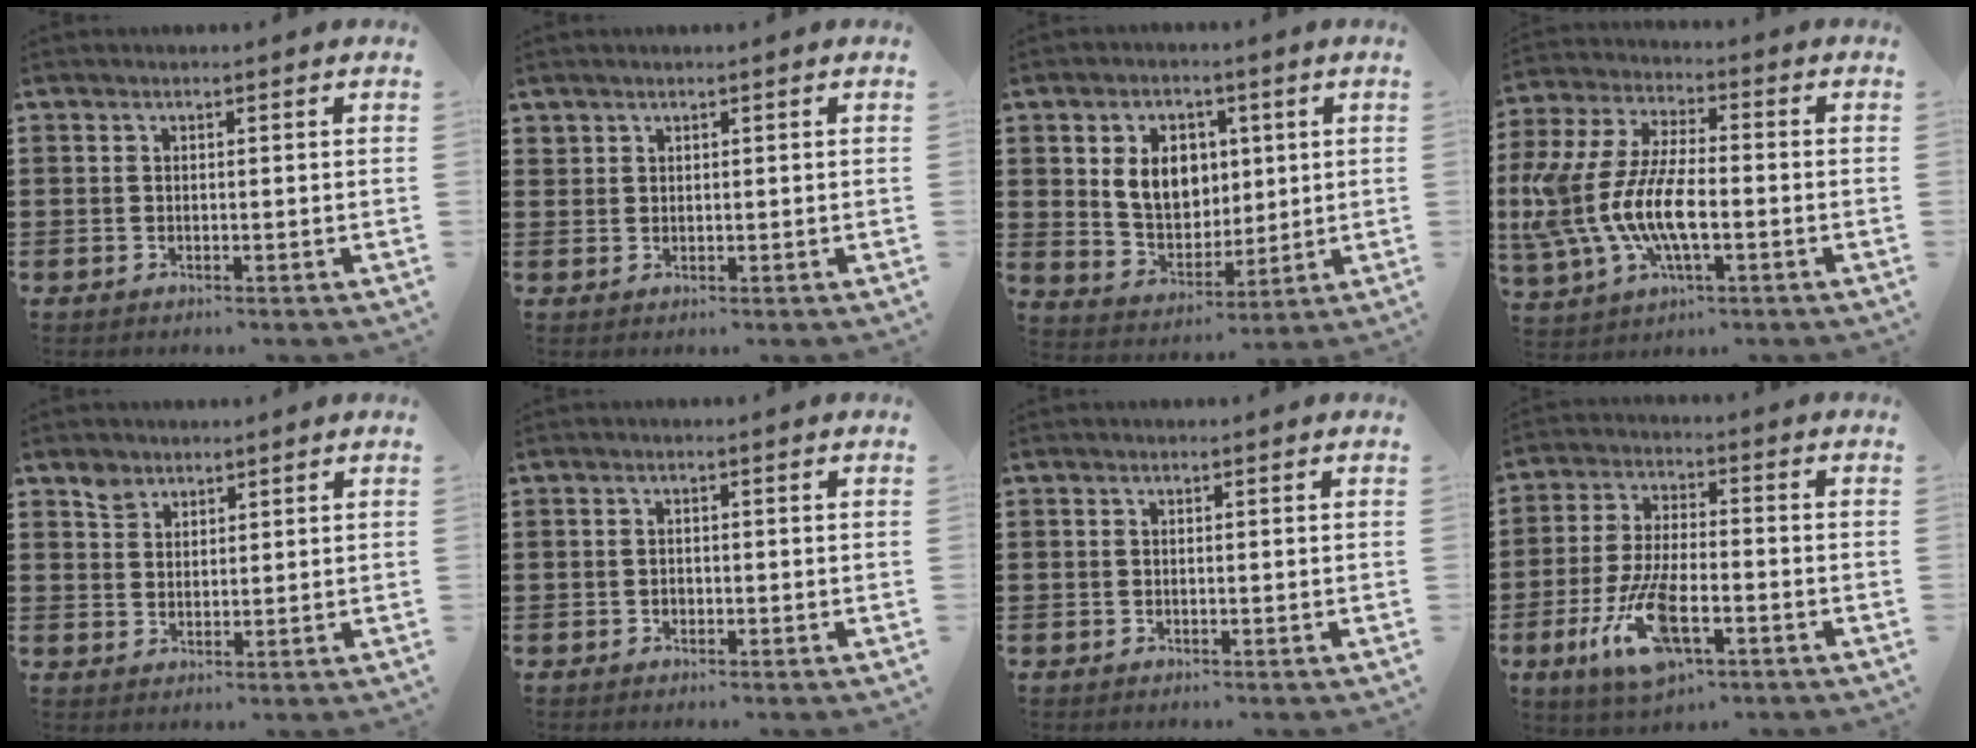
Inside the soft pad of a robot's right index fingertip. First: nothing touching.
{"total": 1.4, "force": [1.2, 0.7, 0.0], "torque": [-0.002, 0.000, 0.025]}
{"total": 8.1, "force": [1.7, 6.3, 4.8], "torque": [-0.099, 0.014, 0.029]}
{"total": 12.7, "force": [-2.6, 5.9, 10.9], "torque": [-0.276, -0.019, -0.056]}
{"total": 2.9, "force": [2.2, 1.8, 0.3], "torque": [-0.014, 0.003, 0.045]}
{"total": 0.8, "force": [-0.3, 0.6, 0.5], "torque": [-0.011, -0.002, -0.005]}
{"total": 0.0}
{"total": 11.5, "force": [-4.8, 4.2, 9.6], "torque": [-0.208, -0.009, -0.085]}